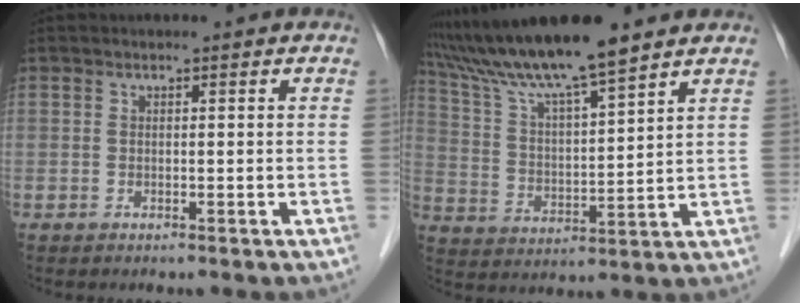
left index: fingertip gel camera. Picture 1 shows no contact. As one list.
[{"total": 13.8, "force": [11.6, -0.3, 7.5], "torque": [-0.143, 0.015, 0.217]}]